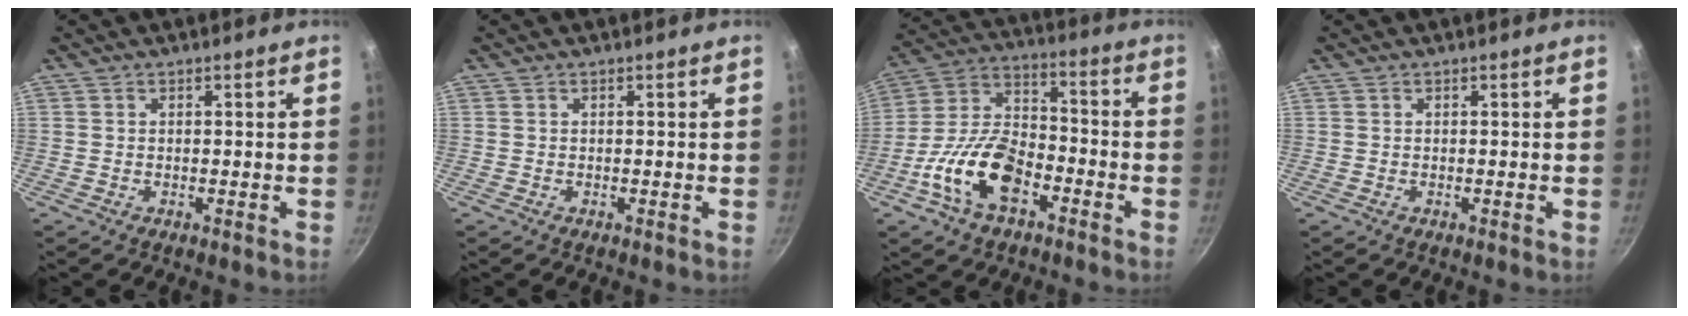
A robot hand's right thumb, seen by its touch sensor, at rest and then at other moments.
{"total": 0.0}
{"total": 15.7, "force": [-6.6, 8.7, 11.3], "torque": [-0.199, 0.047, -0.138]}
{"total": 0.0}